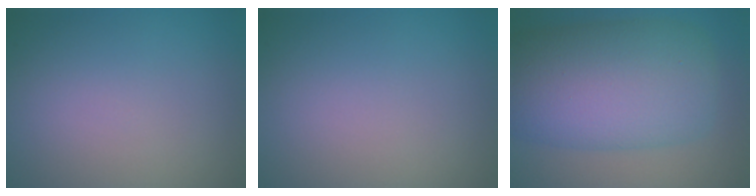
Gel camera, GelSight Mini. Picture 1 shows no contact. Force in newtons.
{"total": 0.0}
{"total": 11.7, "press": 11.7, "slide": 0.1}